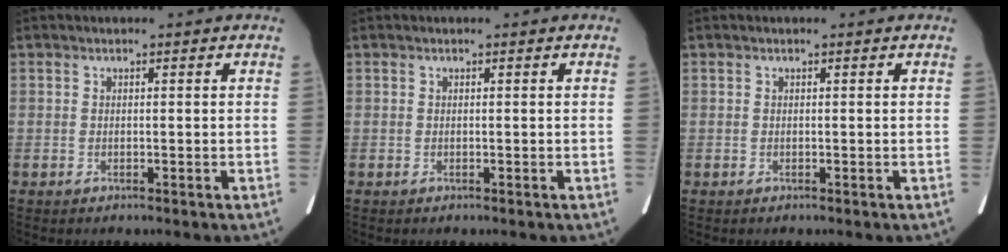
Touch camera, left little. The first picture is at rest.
{"total": 0.0}
{"total": 0.0}